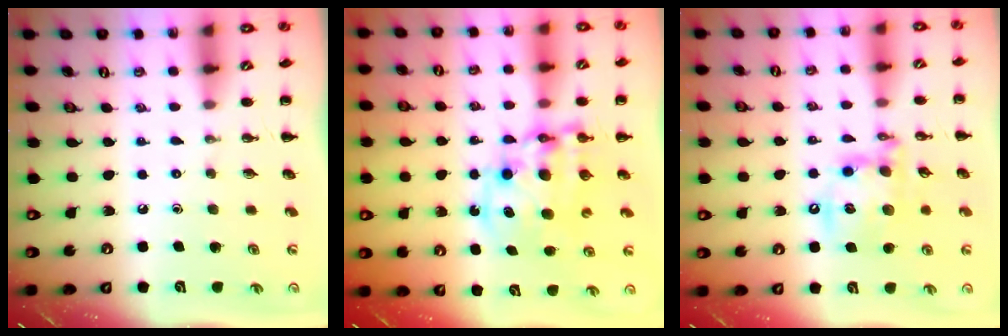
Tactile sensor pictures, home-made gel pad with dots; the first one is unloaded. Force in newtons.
{"total": 12.1, "press": 11.8, "slide": 2.9}
{"total": 16.6, "press": 16.3, "slide": 3.0}